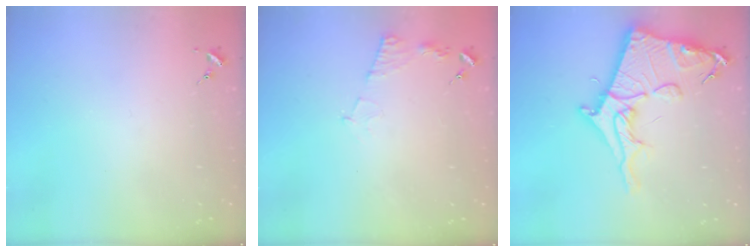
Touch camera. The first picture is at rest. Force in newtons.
{"total": 6.5, "press": 6.4, "slide": 1.1}
{"total": 19.2, "press": 19.1, "slide": 1.8}